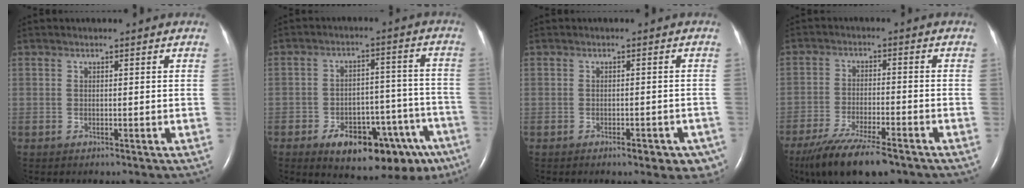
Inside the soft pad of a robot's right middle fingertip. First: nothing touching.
{"total": 17.3, "force": [-10.7, 7.3, 11.4], "torque": [-0.092, 0.040, -0.143]}
{"total": 5.2, "force": [-3.4, 2.1, 3.3], "torque": [-0.021, 0.002, -0.040]}
{"total": 12.9, "force": [-9.8, 2.5, 8.0], "torque": [-0.146, -0.033, -0.164]}